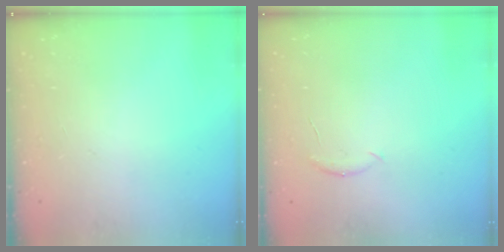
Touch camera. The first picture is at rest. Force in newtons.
{"total": 5.0, "press": 4.9, "slide": 1.0}